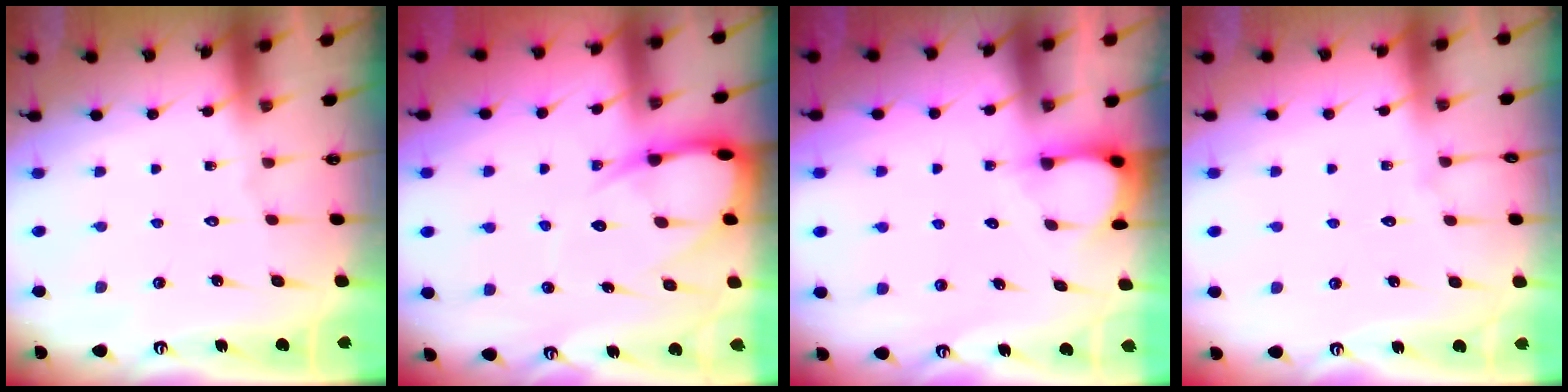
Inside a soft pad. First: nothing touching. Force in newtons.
{"total": 9.1, "press": 9.1, "slide": 0.9}
{"total": 3.2, "press": 3.2, "slide": 0.3}
{"total": 2.9, "press": 2.9, "slide": 0.4}